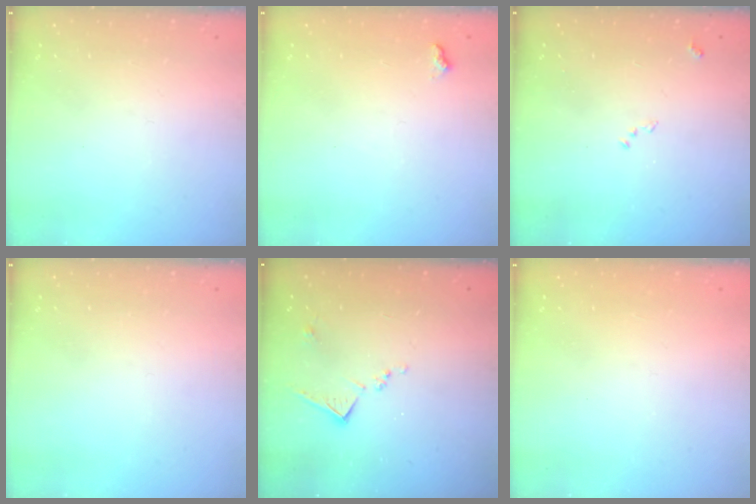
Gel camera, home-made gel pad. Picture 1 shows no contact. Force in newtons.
{"total": 6.5, "press": 6.5, "slide": 0.7}
{"total": 8.4, "press": 8.3, "slide": 0.9}
{"total": 0.0}
{"total": 8.5, "press": 8.5, "slide": 0.3}
{"total": 1.0, "press": 0.9, "slide": 0.3}